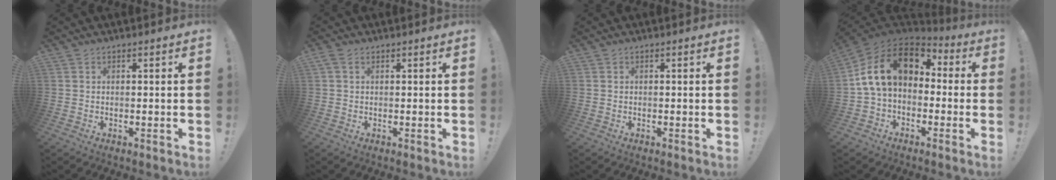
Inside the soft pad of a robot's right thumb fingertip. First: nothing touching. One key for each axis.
{"total": 1.8, "fx": 0.8, "fy": 1.0, "fz": 1.2, "tx": -0.025, "ty": 0.004, "tz": 0.014}
{"total": 0.0}
{"total": 17.2, "fx": 4.0, "fy": 10.9, "fz": 12.7, "tx": -0.221, "ty": 0.009, "tz": 0.075}